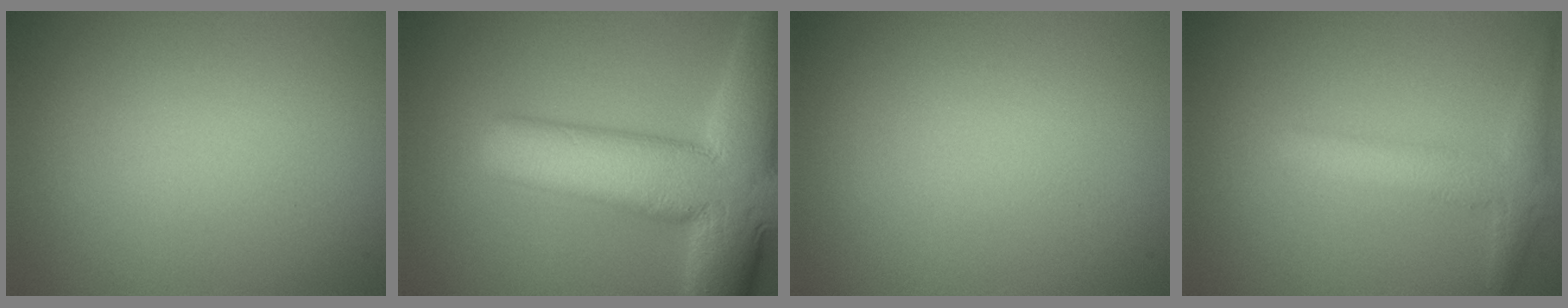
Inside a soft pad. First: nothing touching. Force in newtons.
{"total": 12.3, "press": 12.3, "slide": 0.6}
{"total": 0.0}
{"total": 2.8, "press": 2.8, "slide": 0.1}